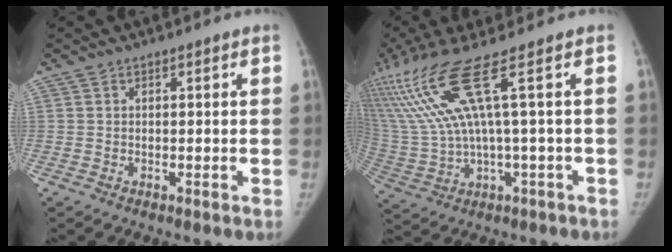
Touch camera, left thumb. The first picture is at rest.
{"total": 17.1, "force": [5.9, 1.3, 16.0], "torque": [-0.369, 0.002, 0.126]}